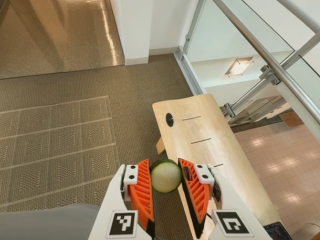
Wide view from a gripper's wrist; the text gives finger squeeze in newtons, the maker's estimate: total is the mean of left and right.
{"total": 10.5, "left": 10.5, "right": 10.6}